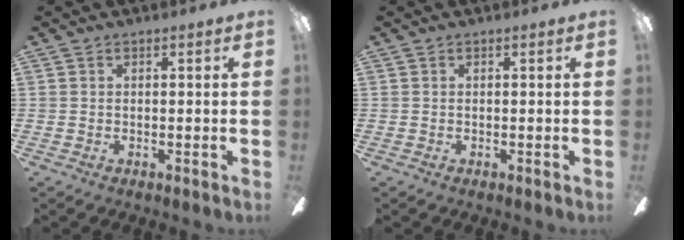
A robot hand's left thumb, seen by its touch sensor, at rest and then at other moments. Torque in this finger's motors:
{"motor_torque": [0.00, 0.00, -0.01, 0.01, 0.01]}